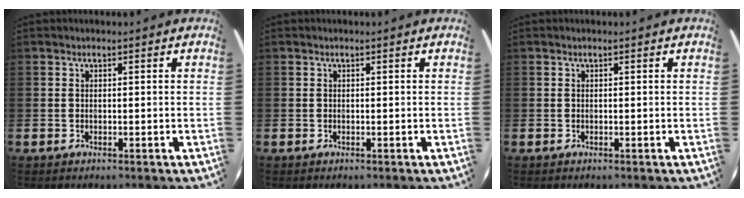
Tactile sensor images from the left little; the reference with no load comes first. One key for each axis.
{"total": 0.0}
{"total": 0.0}